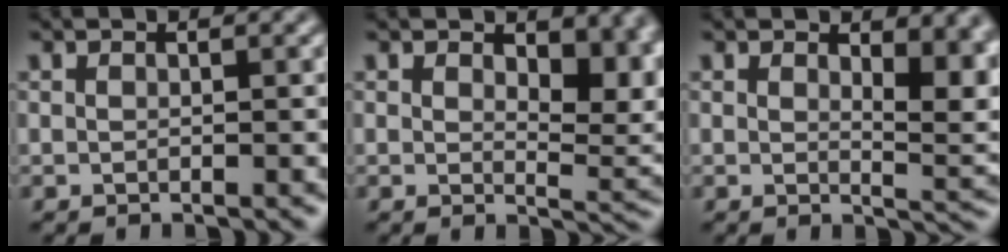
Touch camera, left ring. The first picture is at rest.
{"total": 5.9, "force": [2.2, 3.0, 4.5], "torque": [-0.053, -0.010, 0.034]}
{"total": 5.6, "force": [2.0, 2.4, 4.6], "torque": [-0.053, -0.010, 0.036]}